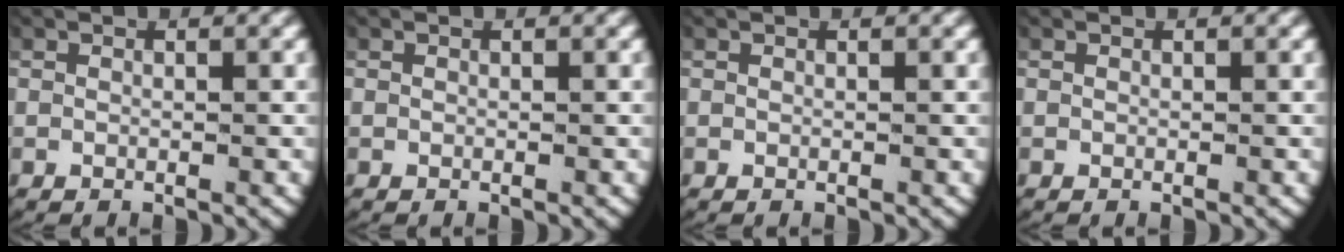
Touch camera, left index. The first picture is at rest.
{"total": 0.0}
{"total": 0.0}
{"total": 0.0}